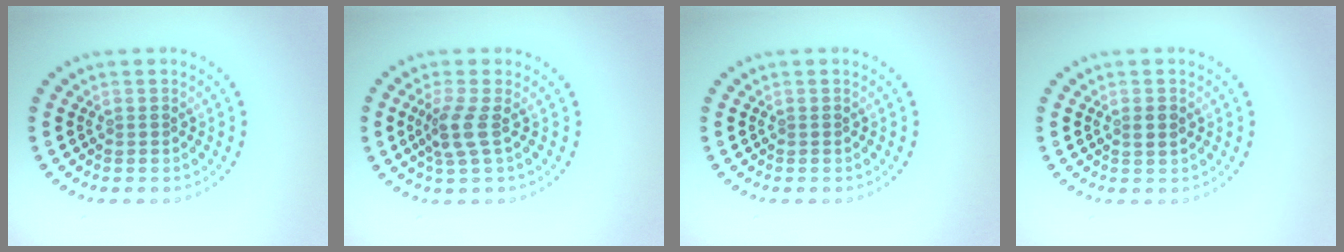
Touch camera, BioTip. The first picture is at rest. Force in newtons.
{"total": 2.4, "press": 1.9, "slide": 1.6}
{"total": 0.0}
{"total": 1.1, "press": 1.1, "slide": 0.3}